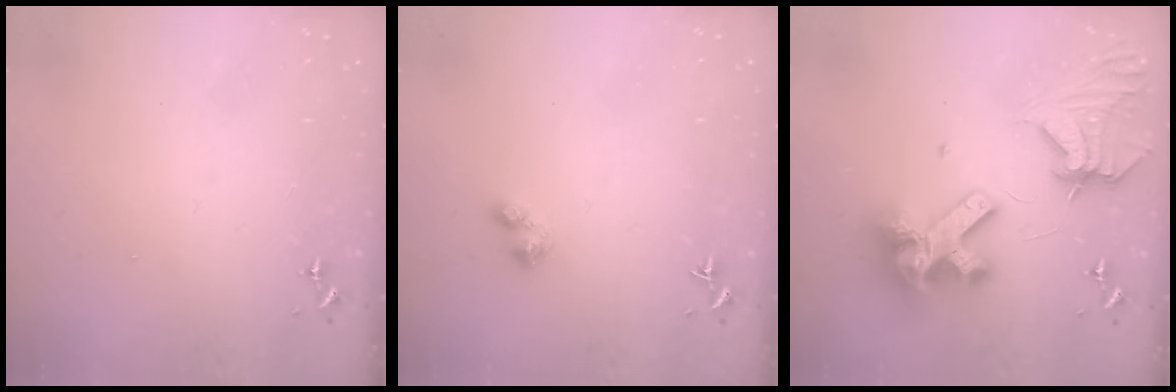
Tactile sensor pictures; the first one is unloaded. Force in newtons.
{"total": 3.9, "press": 3.9, "slide": 0.6}
{"total": 20.0, "press": 19.9, "slide": 2.4}